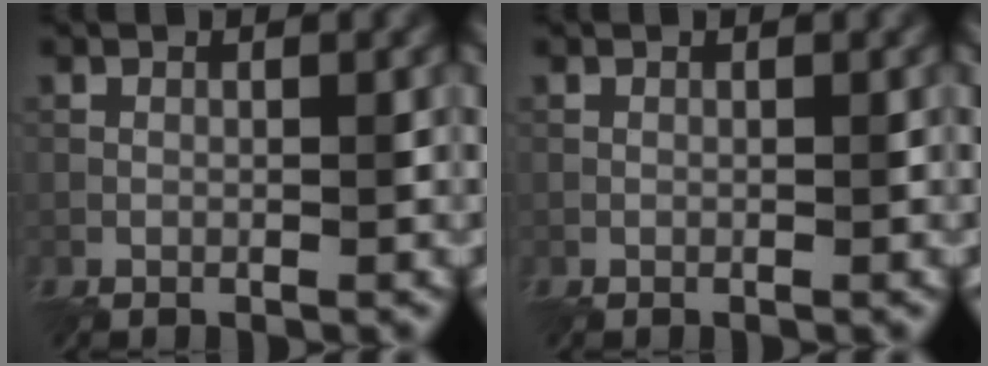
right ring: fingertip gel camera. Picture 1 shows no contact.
{"total": 0.0}